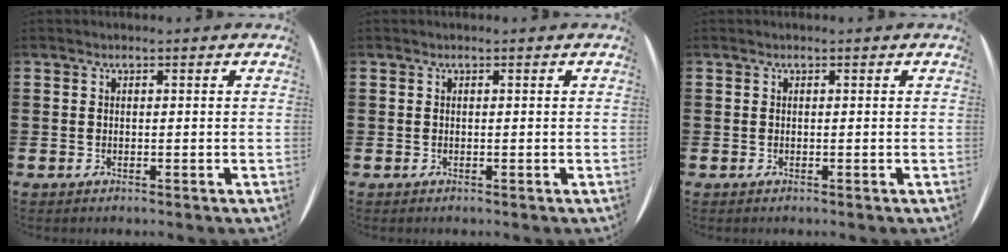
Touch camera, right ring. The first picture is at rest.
{"total": 0.0}
{"total": 0.0}